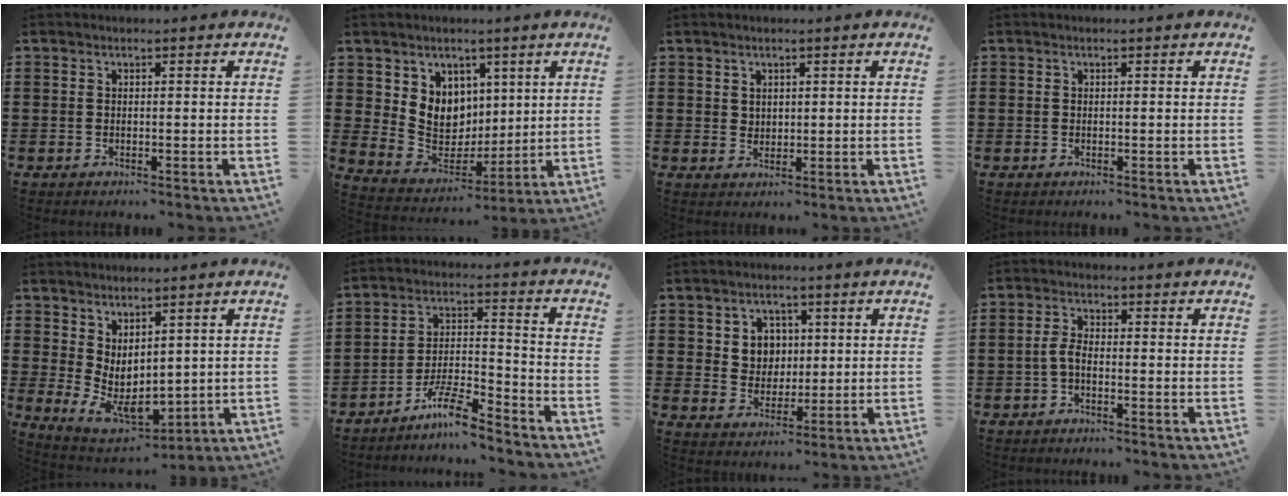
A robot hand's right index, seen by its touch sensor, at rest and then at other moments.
{"total": 7.8, "force": [3.3, 7.0, 1.0], "torque": [-0.047, -0.030, 0.067]}
{"total": 1.9, "force": [1.3, 1.3, 0.2], "torque": [-0.007, 0.006, 0.026]}
{"total": 0.0}
{"total": 5.8, "force": [1.2, 3.7, 4.2], "torque": [-0.102, -0.015, 0.027]}
{"total": 8.0, "force": [-6.7, 1.2, 4.2], "torque": [-0.087, 0.010, -0.129]}
{"total": 5.1, "force": [1.4, 4.6, 1.6], "torque": [-0.044, 0.013, 0.022]}
{"total": 2.7, "force": [-1.1, 1.0, 2.2], "torque": [-0.064, -0.004, -0.028]}